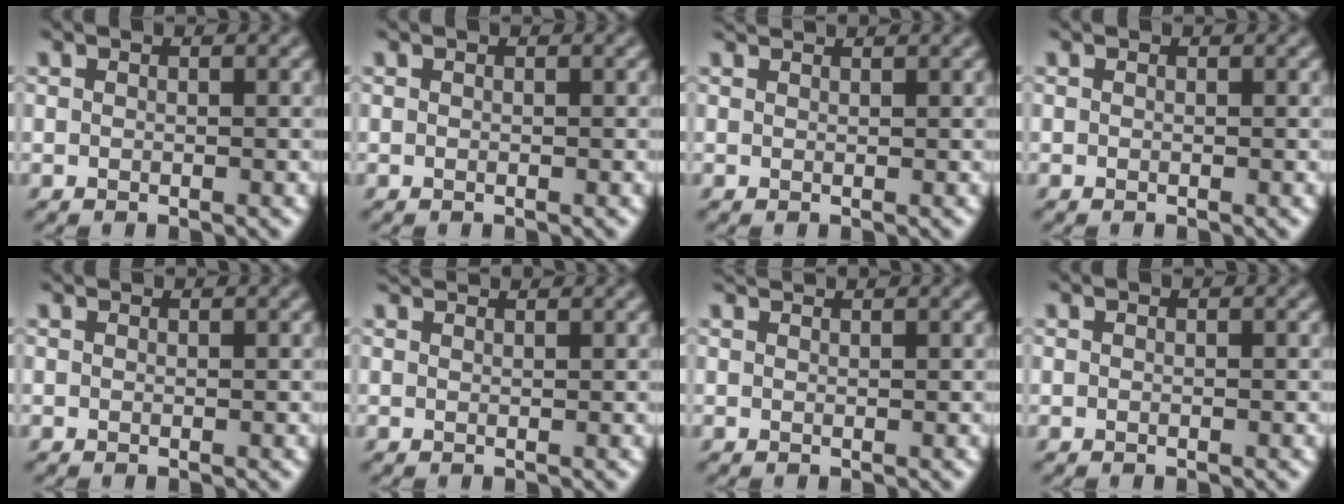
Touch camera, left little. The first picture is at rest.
{"total": 0.0}
{"total": 1.3, "force": [1.2, 0.1, 0.1], "torque": [-0.010, 0.010, 0.024]}
{"total": 0.0}
{"total": 0.5, "force": [0.5, 0.1, 0.0], "torque": [-0.004, 0.004, 0.010]}
{"total": 1.6, "force": [1.6, 0.1, 0.2], "torque": [-0.010, 0.012, 0.028]}
{"total": 1.2, "force": [1.2, 0.1, 0.1], "torque": [-0.009, 0.011, 0.024]}
{"total": 0.0}